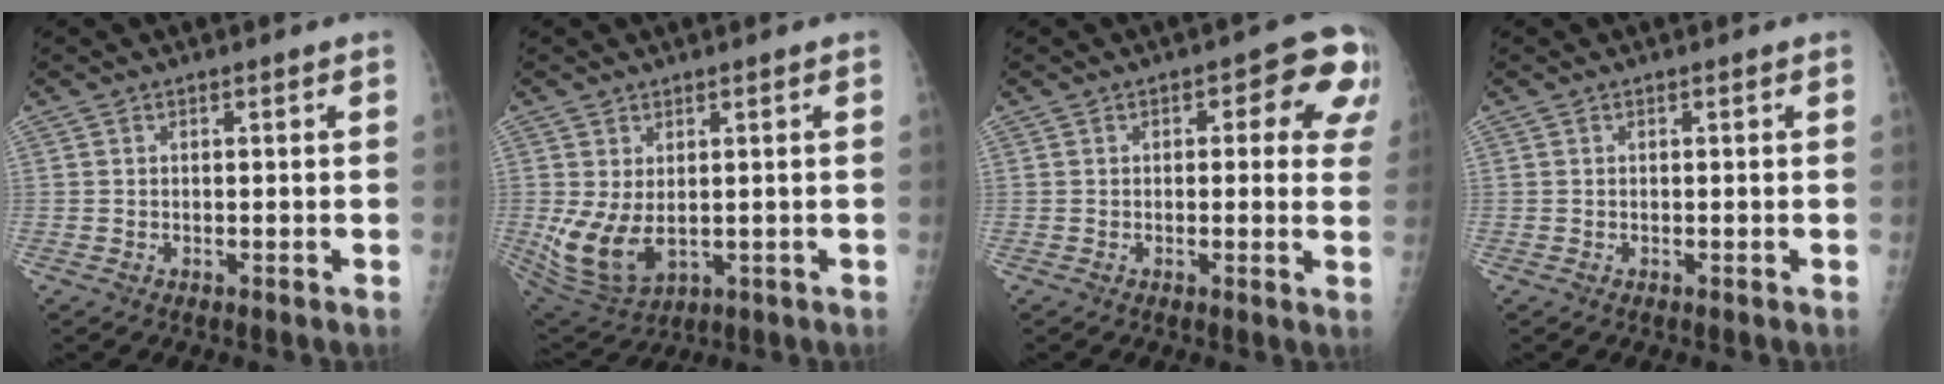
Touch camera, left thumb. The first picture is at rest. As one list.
[{"total": 9.8, "force": [-0.4, 5.9, 7.7], "torque": [-0.151, -0.011, 0.016]}, {"total": 10.4, "force": [3.3, 4.9, 8.6], "torque": [-0.046, 0.003, 0.028]}, {"total": 0.0}]